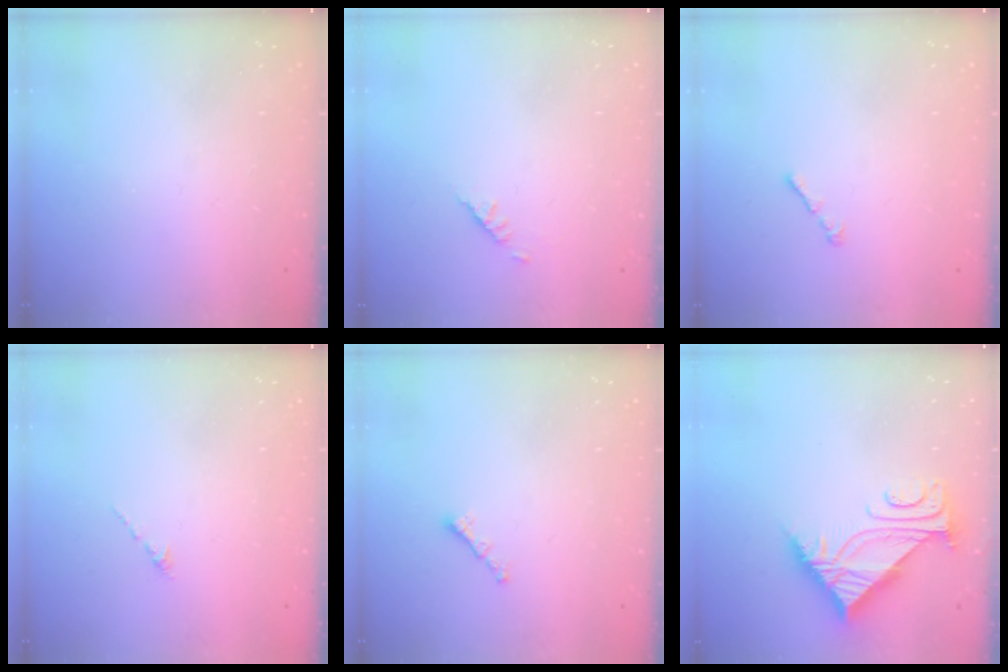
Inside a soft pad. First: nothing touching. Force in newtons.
{"total": 1.9, "press": 1.8, "slide": 0.5}
{"total": 1.0, "press": 0.9, "slide": 0.5}
{"total": 0.0}
{"total": 0.7, "press": 0.6, "slide": 0.4}
{"total": 6.6, "press": 6.6, "slide": 0.8}